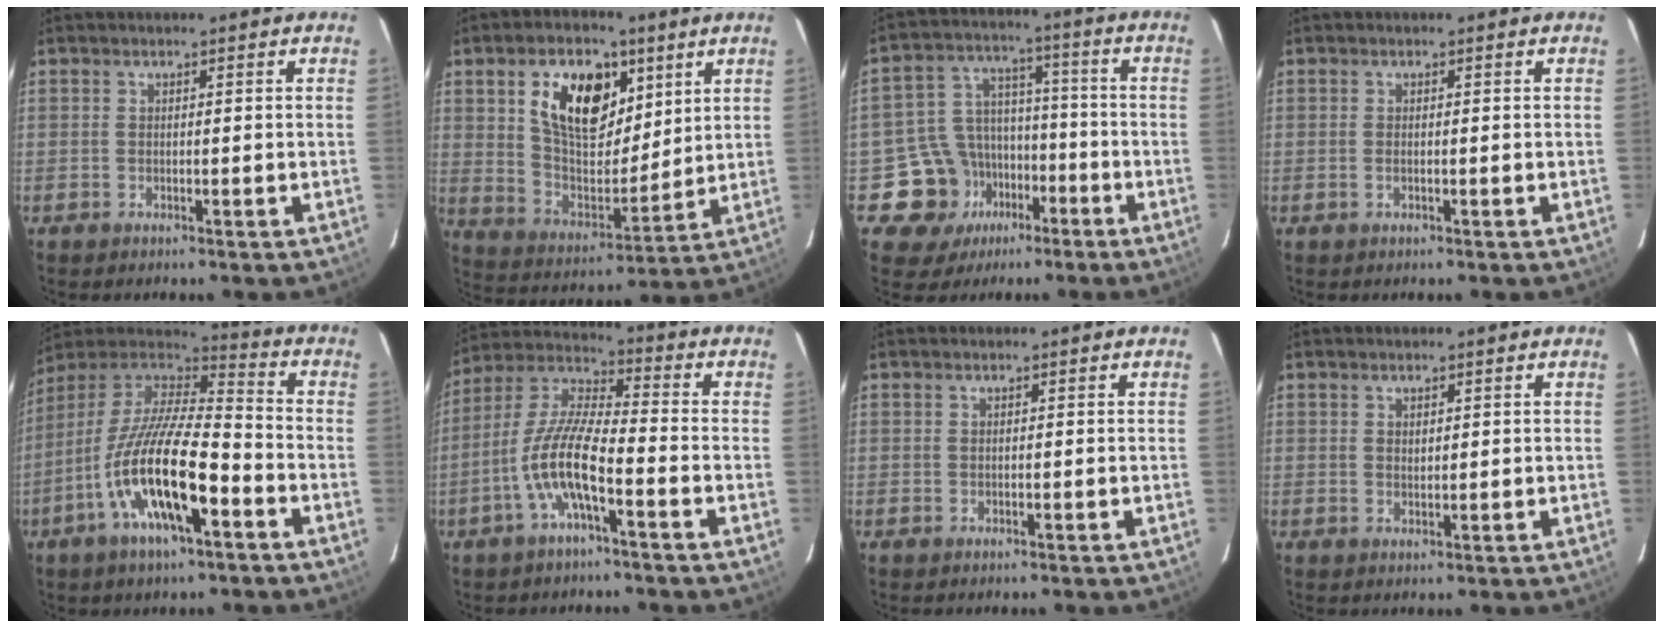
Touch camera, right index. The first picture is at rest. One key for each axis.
{"total": 16.2, "fx": 7.0, "fy": 9.2, "fz": 11.3, "tx": -0.201, "ty": 0.012, "tz": 0.132}
{"total": 11.8, "fx": -6.3, "fy": 9.6, "fz": 2.5, "tx": -0.068, "ty": 0.042, "tz": -0.091}
{"total": 0.7, "fx": -0.3, "fy": 0.3, "fz": 0.6, "tx": -0.011, "ty": 0.000, "tz": -0.006}
{"total": 19.1, "fx": -7.9, "fy": 5.4, "fz": 16.6, "tx": -0.315, "ty": -0.024, "tz": -0.153}
{"total": 10.8, "fx": -4.6, "fy": 2.2, "fz": 9.4, "tx": -0.205, "ty": 0.004, "tz": -0.092}
{"total": 0.0}
{"total": 1.1, "fx": 0.6, "fy": 0.7, "fz": 0.6, "tx": -0.009, "ty": 0.002, "tz": 0.011}